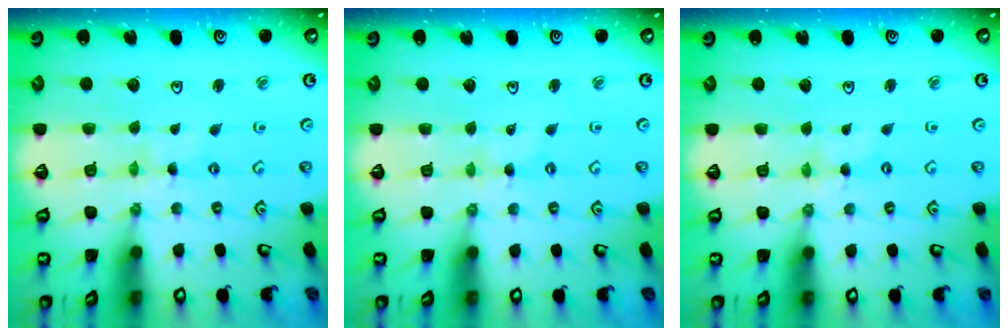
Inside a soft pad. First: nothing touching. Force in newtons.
{"total": 0.0}
{"total": 0.0}